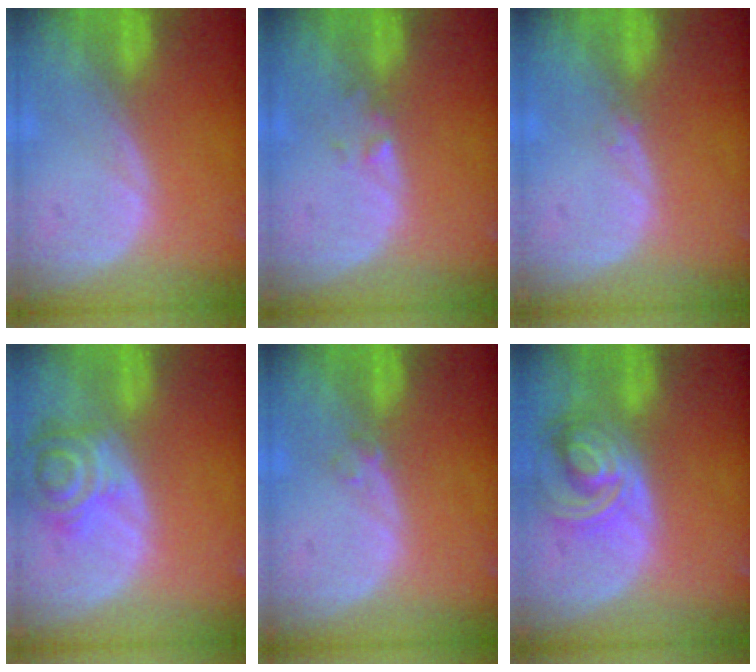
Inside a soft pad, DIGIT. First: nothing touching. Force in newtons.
{"total": 1.3, "press": 1.0, "slide": 0.8}
{"total": 0.6, "press": 0.5, "slide": 0.3}
{"total": 7.2, "press": 6.6, "slide": 2.8}
{"total": 1.0, "press": 1.0, "slide": 0.2}
{"total": 8.0, "press": 7.0, "slide": 3.8}